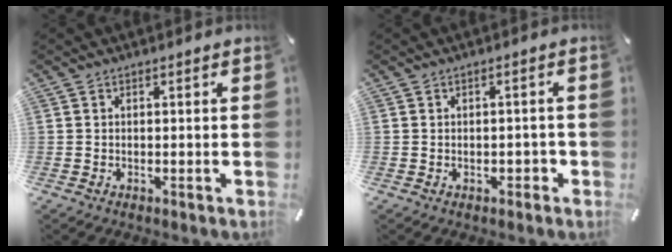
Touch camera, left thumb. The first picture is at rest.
{"total": 1.8, "force": [-0.7, 1.3, 1.1], "torque": [-0.018, 0.004, -0.013]}